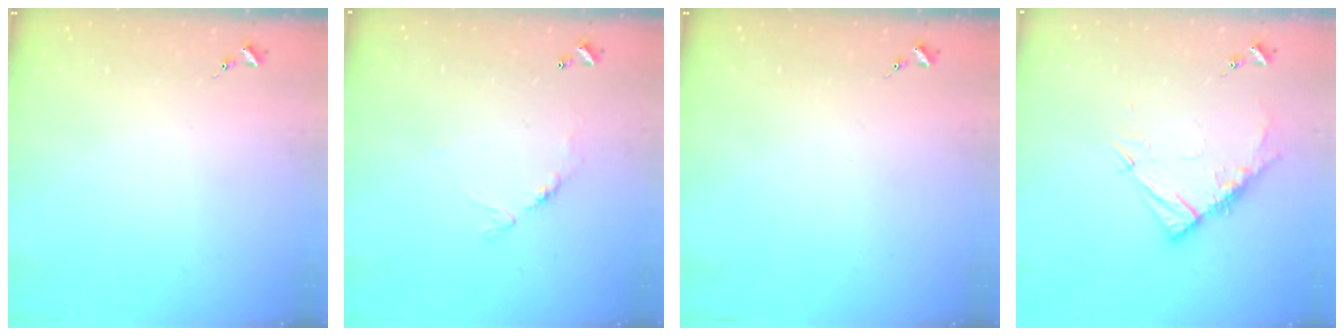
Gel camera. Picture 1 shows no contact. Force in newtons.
{"total": 5.9, "press": 5.9, "slide": 0.4}
{"total": 0.0}
{"total": 10.7, "press": 10.7, "slide": 0.9}